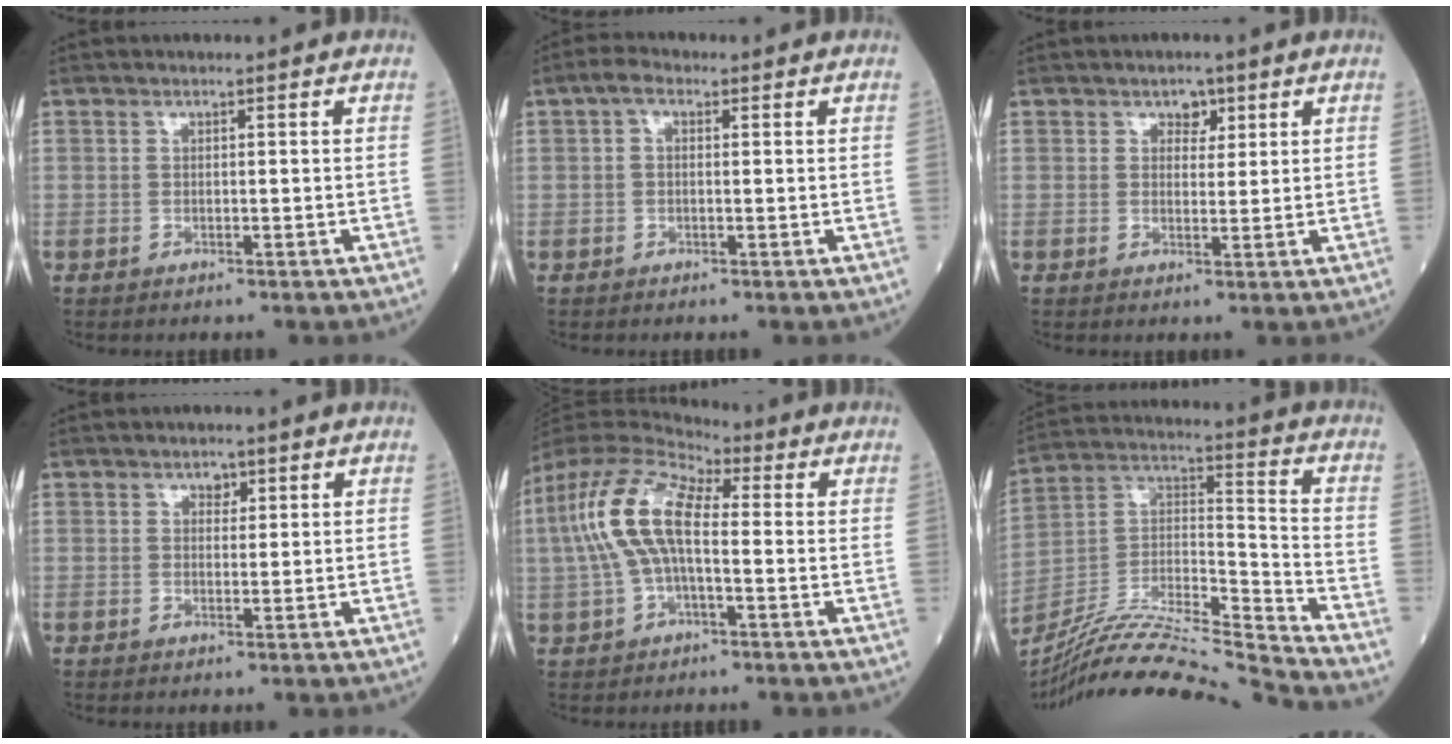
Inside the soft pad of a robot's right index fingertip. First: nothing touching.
{"total": 2.3, "force": [0.7, 1.4, 1.7], "torque": [-0.034, 0.014, 0.010]}
{"total": 2.4, "force": [1.3, 1.6, 1.2], "torque": [-0.010, 0.002, 0.017]}
{"total": 1.5, "force": [0.8, 1.0, 0.7], "torque": [-0.004, -0.002, 0.010]}
{"total": 12.6, "force": [0.7, 5.2, 11.5], "torque": [-0.256, 0.034, 0.008]}
{"total": 21.8, "force": [-20.4, -1.5, 7.5], "torque": [-0.163, 0.000, -0.356]}